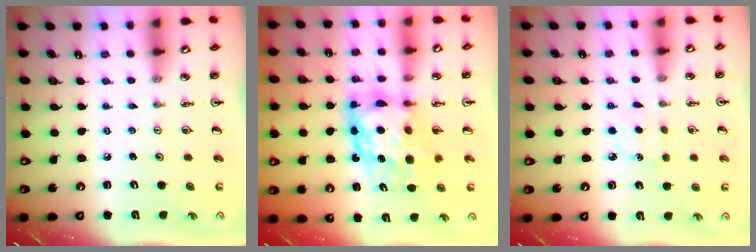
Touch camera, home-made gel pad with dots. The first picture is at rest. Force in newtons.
{"total": 10.6, "press": 10.6, "slide": 0.7}
{"total": 5.0, "press": 4.9, "slide": 0.5}